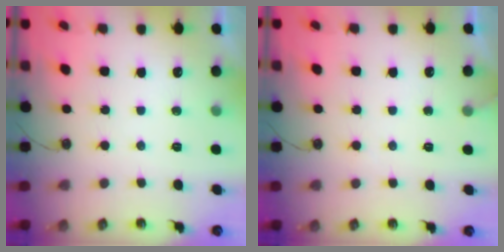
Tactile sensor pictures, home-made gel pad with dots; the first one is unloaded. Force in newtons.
{"total": 5.0, "press": 5.0, "slide": 0.3}